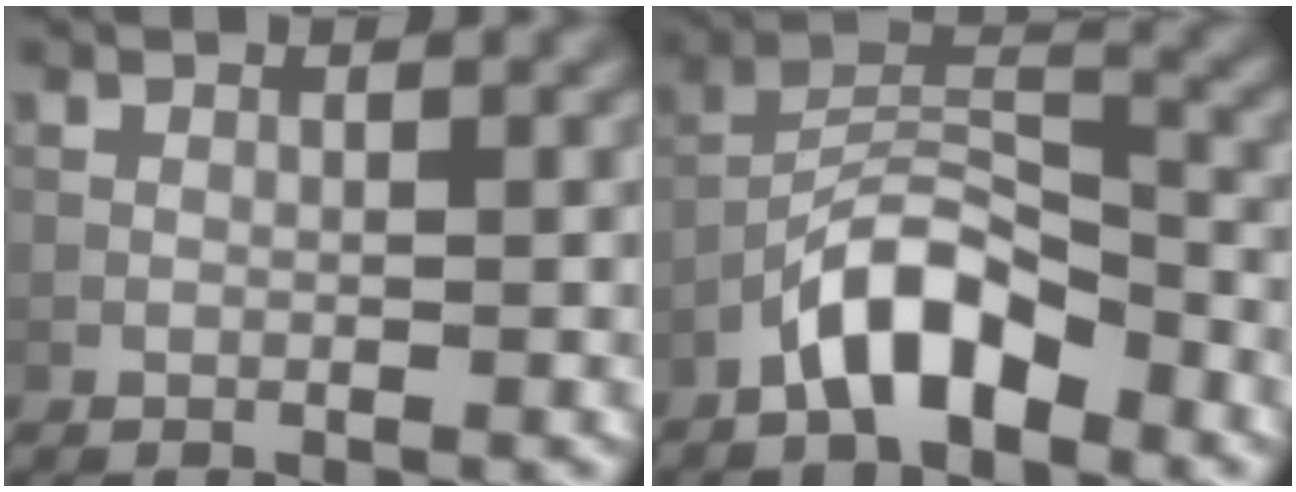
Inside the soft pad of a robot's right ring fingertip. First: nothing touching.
{"total": 6.6, "force": [-4.2, 2.6, 4.4], "torque": [-0.074, 0.016, -0.082]}